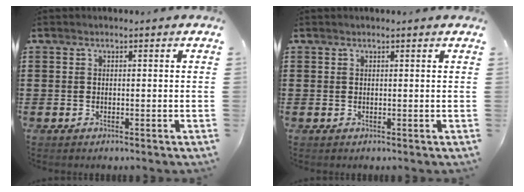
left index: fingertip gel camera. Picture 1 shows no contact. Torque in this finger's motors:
{"motor_torque": [1.33, -0.80, -0.04, -0.05]}